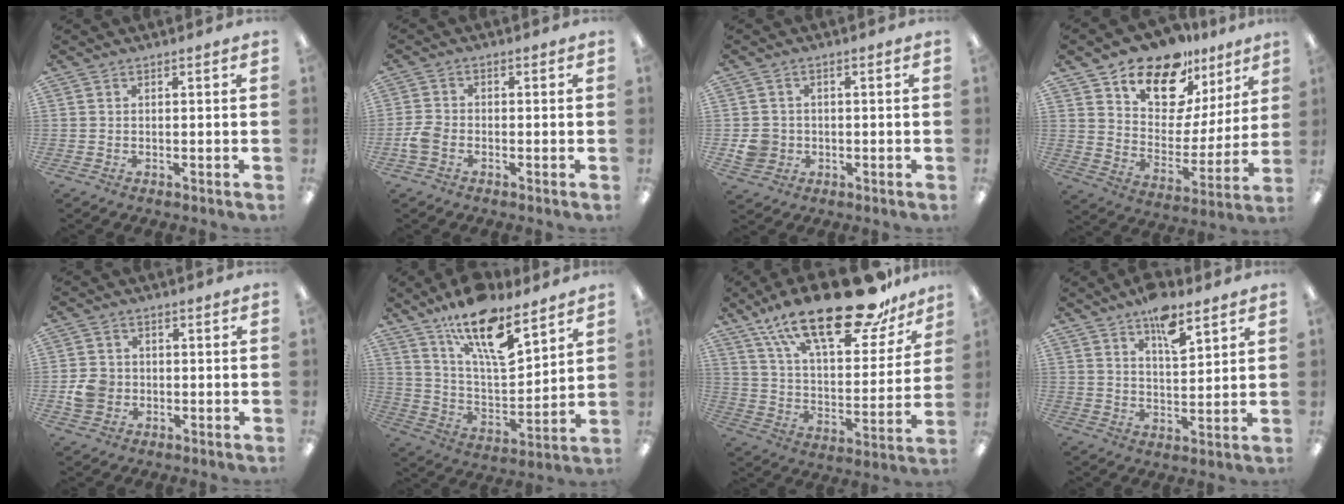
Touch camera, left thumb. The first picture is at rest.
{"total": 3.7, "force": [-1.6, 2.5, 2.2], "torque": [-0.048, 0.005, -0.031]}
{"total": 4.7, "force": [-0.7, 4.4, 1.5], "torque": [-0.013, 0.006, -0.012]}
{"total": 15.9, "force": [12.5, 8.1, 5.5], "torque": [-0.112, -0.088, 0.230]}
{"total": 5.4, "force": [-0.9, 4.9, 2.2], "torque": [-0.038, 0.008, -0.016]}
{"total": 18.1, "force": [12.4, 6.4, 11.6], "torque": [-0.193, -0.073, 0.211]}
{"total": 26.7, "force": [18.6, 9.4, 16.6], "torque": [-0.266, -0.114, 0.309]}
{"total": 9.4, "force": [6.5, 3.7, 5.8], "torque": [-0.081, -0.036, 0.108]}